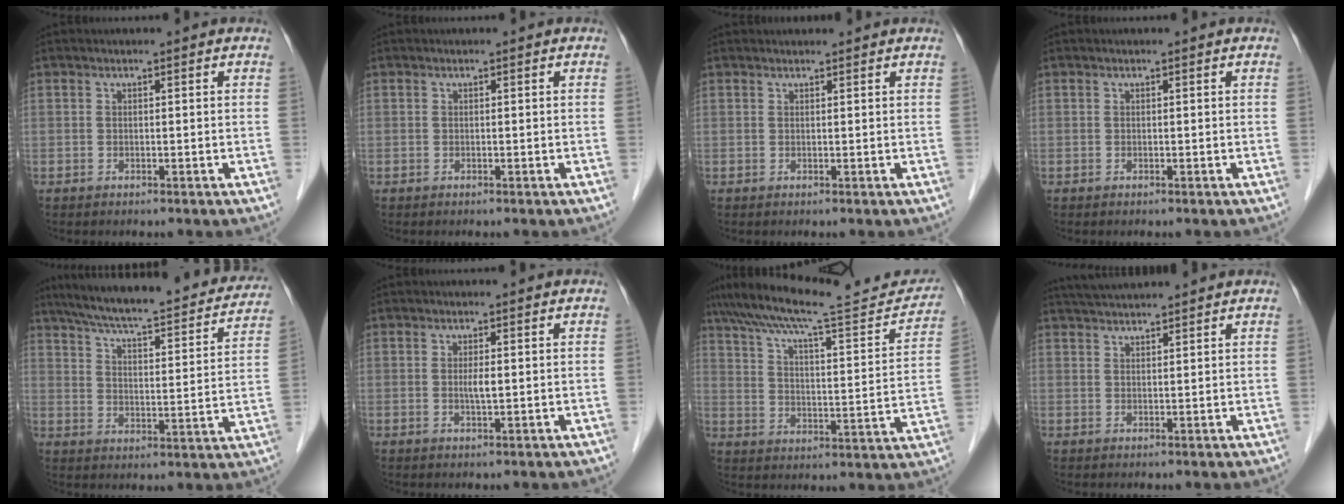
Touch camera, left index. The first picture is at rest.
{"total": 0.0}
{"total": 2.6, "force": [2.5, 0.2, 0.5], "torque": [-0.007, 0.024, 0.035]}
{"total": 0.0}
{"total": 26.8, "force": [23.0, 4.7, 12.8], "torque": [-0.197, -0.013, 0.304]}
{"total": 1.6, "force": [0.1, 0.1, 1.6], "torque": [-0.032, -0.002, 0.003]}
{"total": 22.5, "force": [20.5, 2.0, 9.0], "torque": [-0.148, -0.013, 0.288]}
{"total": 5.9, "force": [5.5, -0.1, 2.0], "torque": [-0.038, 0.035, 0.094]}